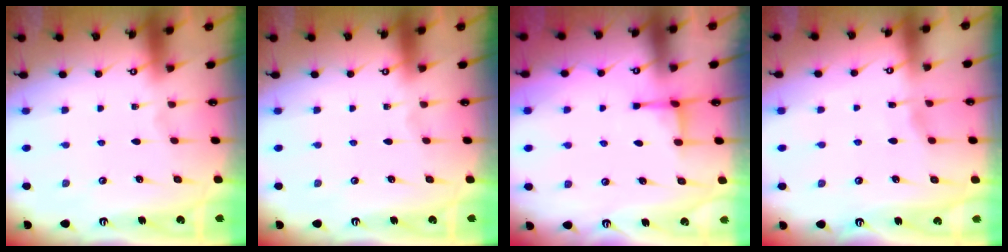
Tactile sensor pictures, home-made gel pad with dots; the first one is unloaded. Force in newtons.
{"total": 0.0}
{"total": 2.6, "press": 2.6, "slide": 0.7}
{"total": 2.6, "press": 2.5, "slide": 0.4}